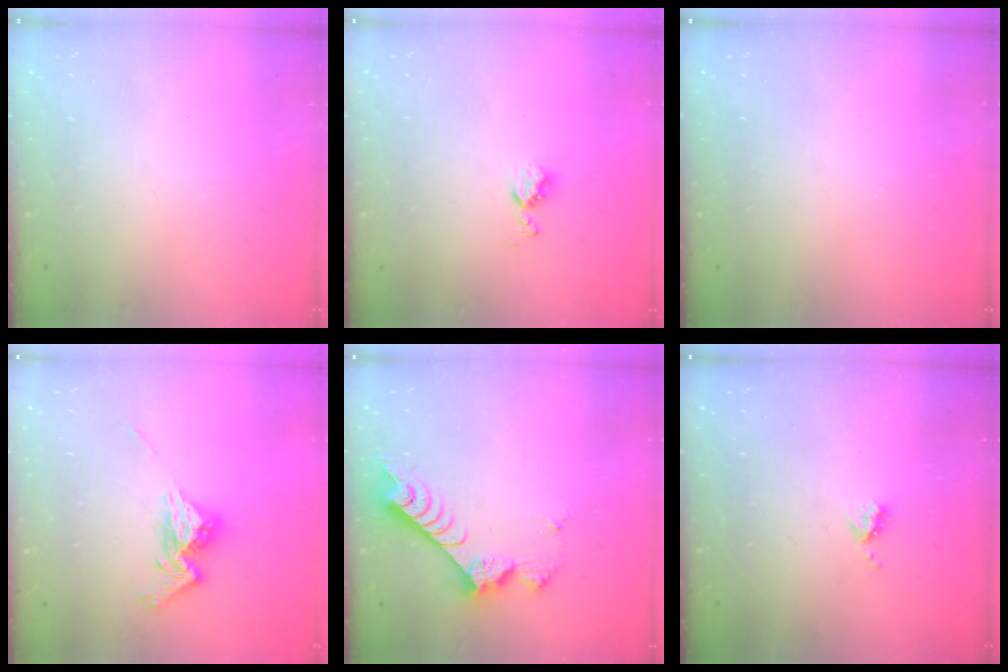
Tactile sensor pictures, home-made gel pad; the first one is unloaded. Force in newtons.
{"total": 4.9, "press": 4.9, "slide": 0.5}
{"total": 1.7, "press": 1.7, "slide": 0.2}
{"total": 11.2, "press": 11.1, "slide": 0.9}
{"total": 7.7, "press": 7.6, "slide": 1.2}
{"total": 4.0, "press": 3.9, "slide": 0.6}